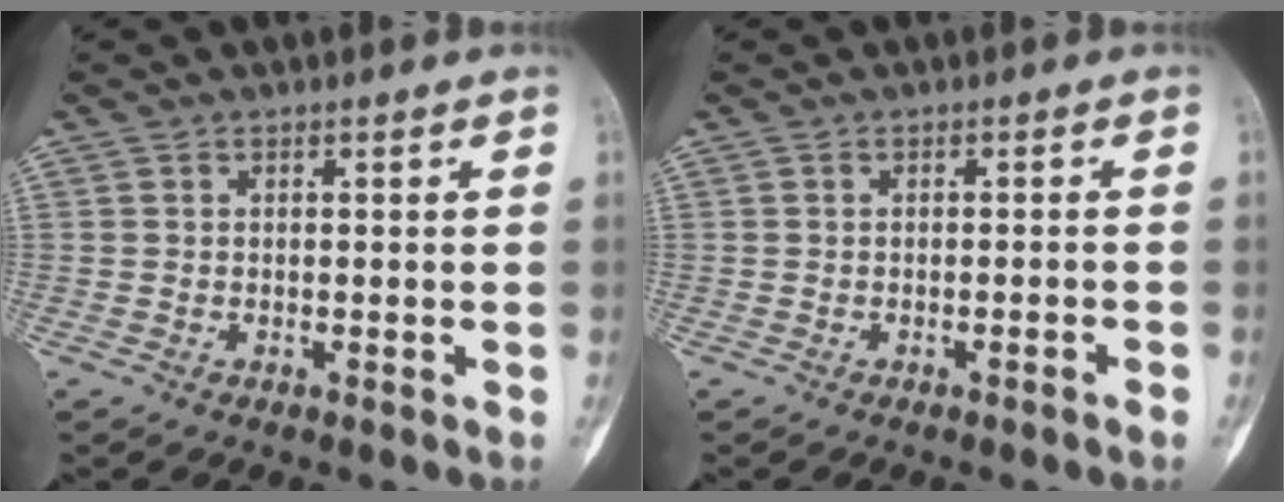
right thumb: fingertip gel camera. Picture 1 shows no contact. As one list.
[{"total": 1.4, "force": [-0.9, 0.0, 1.1], "torque": [-0.025, 0.006, -0.010]}]